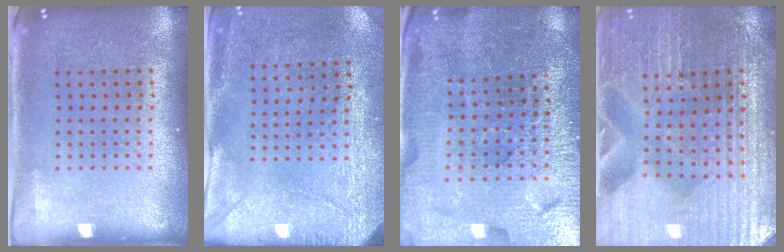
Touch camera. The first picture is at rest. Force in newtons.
{"total": 2.9, "press": 2.3, "slide": 1.8}
{"total": 3.9, "press": 3.8, "slide": 0.7}
{"total": 3.4, "press": 3.3, "slide": 0.4}